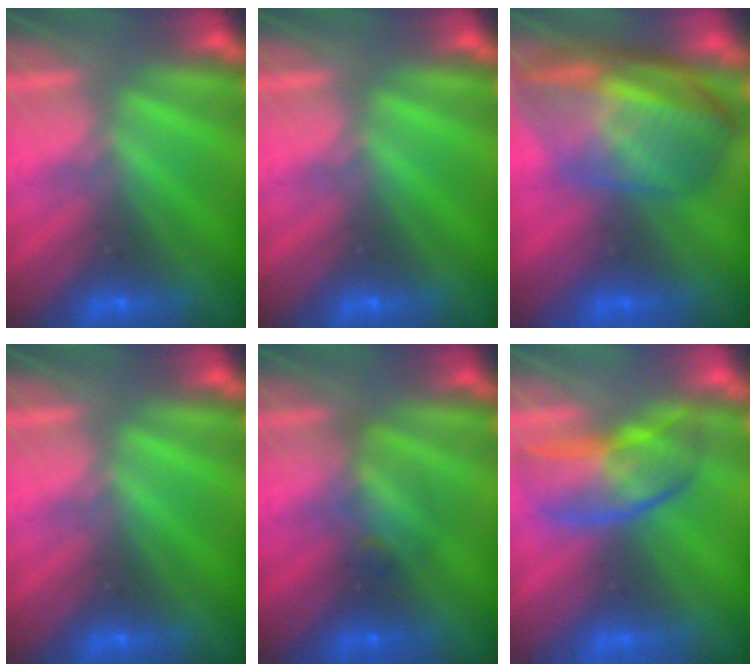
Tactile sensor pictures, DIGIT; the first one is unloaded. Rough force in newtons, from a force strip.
{"total": 0.0}
{"total": 7.0}
{"total": 0.0}
{"total": 2.4}
{"total": 2.7}